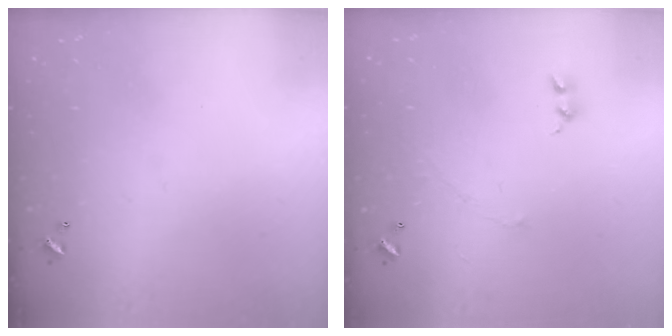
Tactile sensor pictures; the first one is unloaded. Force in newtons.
{"total": 2.4, "press": 2.3, "slide": 0.7}